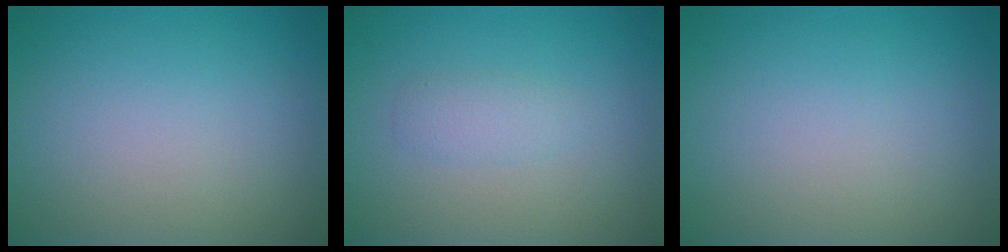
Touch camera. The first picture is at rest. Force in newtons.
{"total": 1.4, "press": 1.4, "slide": 0.0}
{"total": 0.0}